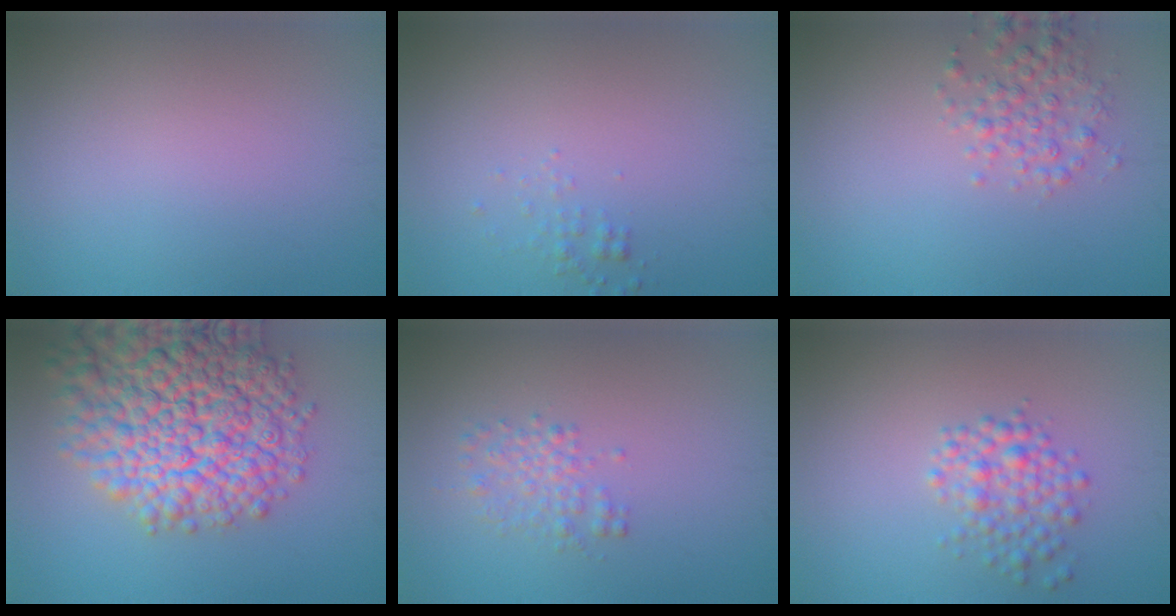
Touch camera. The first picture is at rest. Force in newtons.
{"total": 0.9, "press": 0.9, "slide": 0.0}
{"total": 2.7, "press": 2.7, "slide": 0.1}
{"total": 13.3, "press": 13.3, "slide": 0.6}
{"total": 2.0, "press": 2.0, "slide": 0.0}
{"total": 3.1, "press": 3.1, "slide": 0.1}